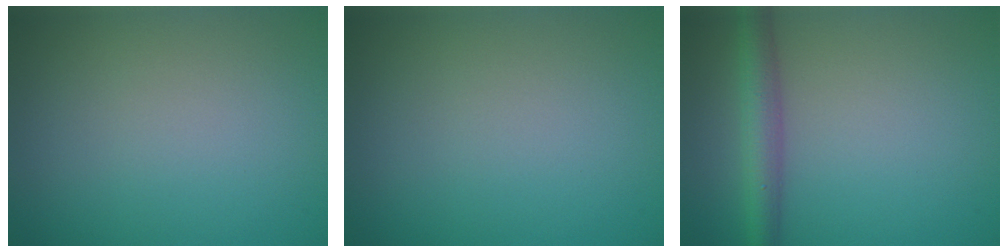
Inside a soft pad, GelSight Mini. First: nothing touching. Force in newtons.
{"total": 0.0}
{"total": 3.4, "press": 3.4, "slide": 0.2}